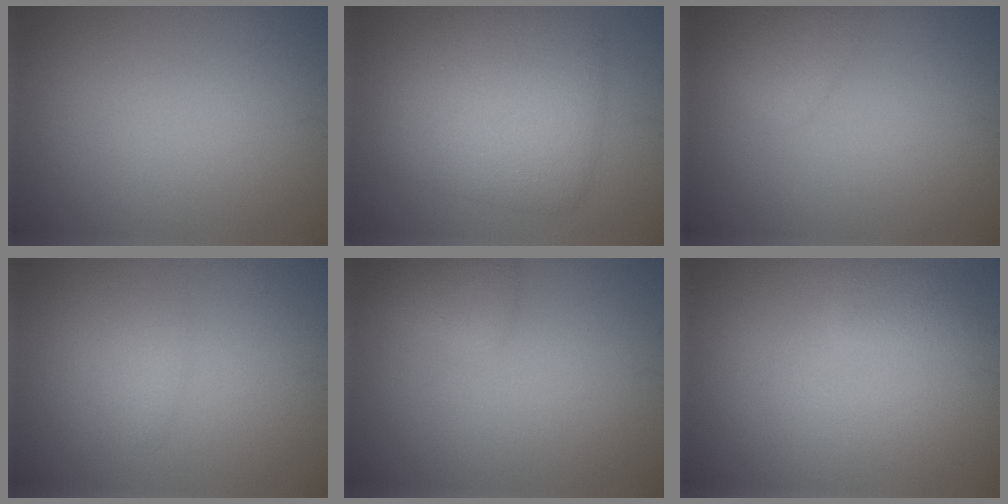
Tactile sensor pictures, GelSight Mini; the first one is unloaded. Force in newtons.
{"total": 6.4, "press": 6.3, "slide": 0.4}
{"total": 1.8, "press": 1.8, "slide": 0.1}
{"total": 1.2, "press": 1.2, "slide": 0.2}
{"total": 1.6, "press": 1.6, "slide": 0.1}
{"total": 1.5, "press": 1.5, "slide": 0.1}